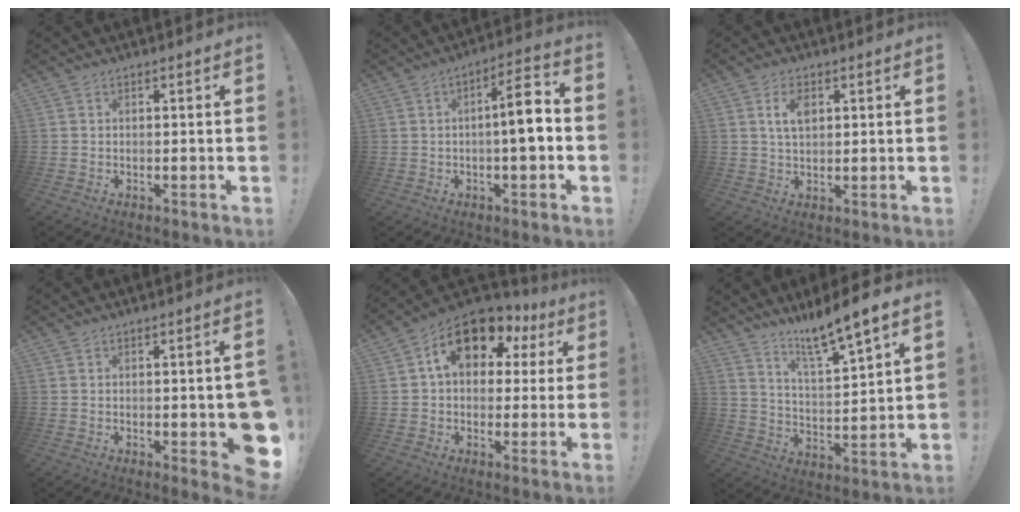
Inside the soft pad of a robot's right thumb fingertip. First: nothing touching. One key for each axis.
{"total": 9.4, "fx": -0.6, "fy": 3.3, "fz": 8.8, "tx": -0.120, "ty": 0.010, "tz": -0.016}
{"total": 6.2, "fx": 2.2, "fy": 3.8, "fz": 4.4, "tx": -0.076, "ty": 0.001, "tz": 0.038}
{"total": 6.5, "fx": -0.6, "fy": 2.1, "fz": 6.1, "tx": -0.070, "ty": -0.010, "tz": 0.001}
{"total": 15.0, "fx": 6.6, "fy": 9.5, "fz": 9.6, "tx": -0.149, "ty": -0.021, "tz": 0.120}
{"total": 10.8, "fx": 9.1, "fy": -0.2, "fz": 5.8, "tx": -0.106, "ty": -0.070, "tz": 0.146}